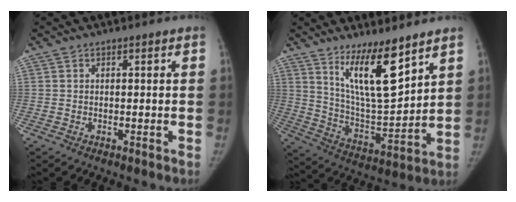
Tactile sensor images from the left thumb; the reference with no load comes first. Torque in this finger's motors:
{"motor_torque": [0.21, 0.08, 1.42, -1.35, 0.32]}